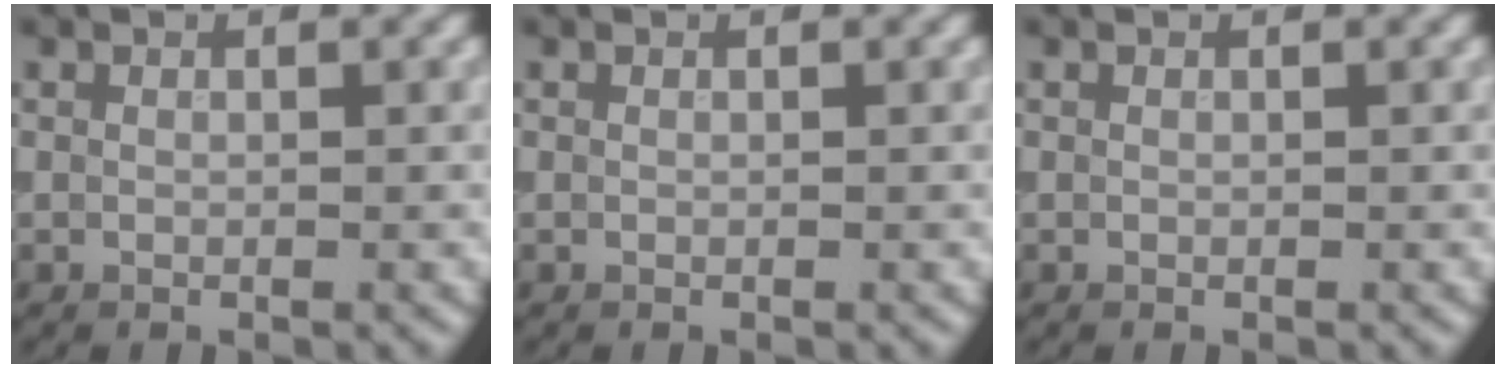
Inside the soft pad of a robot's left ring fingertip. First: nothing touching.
{"total": 0.0}
{"total": 0.0}